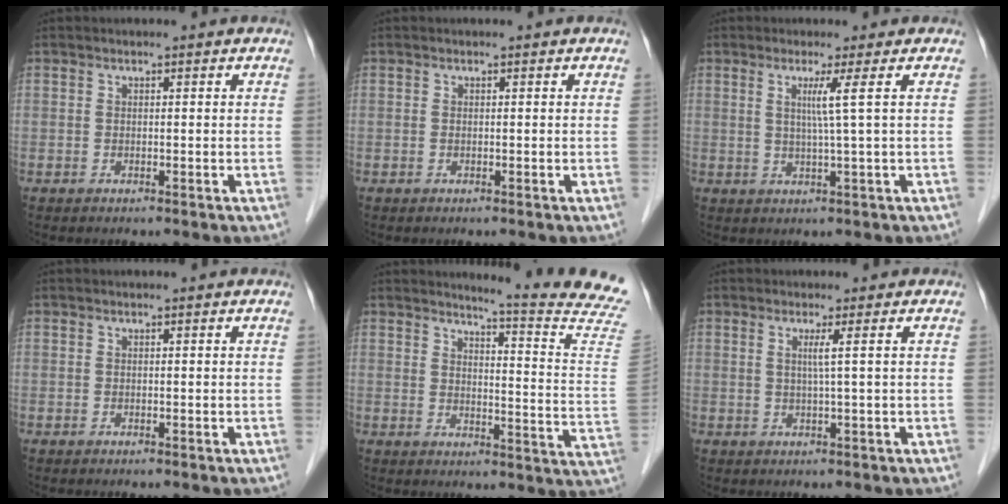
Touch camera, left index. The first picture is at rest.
{"total": 0.0}
{"total": 3.4, "force": [0.9, -1.4, 2.9], "torque": [-0.056, -0.008, 0.019]}
{"total": 0.0}
{"total": 16.1, "force": [15.2, -1.9, 5.1], "torque": [-0.073, -0.129, 0.159]}
{"total": 2.0, "force": [0.5, -0.8, 1.8], "torque": [-0.038, -0.004, 0.011]}